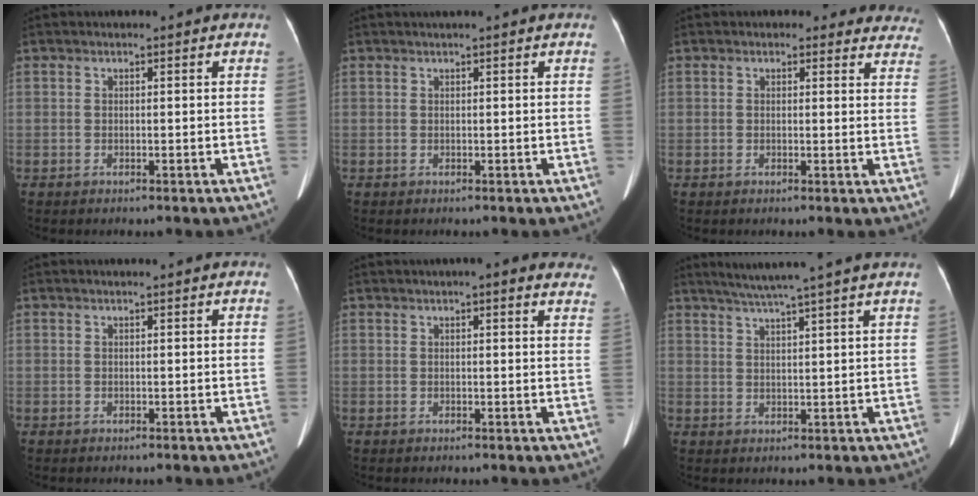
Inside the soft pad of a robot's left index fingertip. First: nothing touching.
{"total": 0.8, "force": [0.6, -0.2, 0.6], "torque": [-0.012, 0.010, 0.014]}
{"total": 10.1, "force": [9.4, 3.8, 1.0], "torque": [0.042, -0.022, 0.059]}
{"total": 1.0, "force": [0.9, -0.1, 0.4], "torque": [-0.008, 0.009, 0.016]}
{"total": 8.5, "force": [6.9, 1.5, 4.7], "torque": [-0.040, 0.004, 0.061]}
{"total": 9.0, "force": [7.3, -1.9, 4.9], "torque": [-0.076, 0.016, 0.101]}